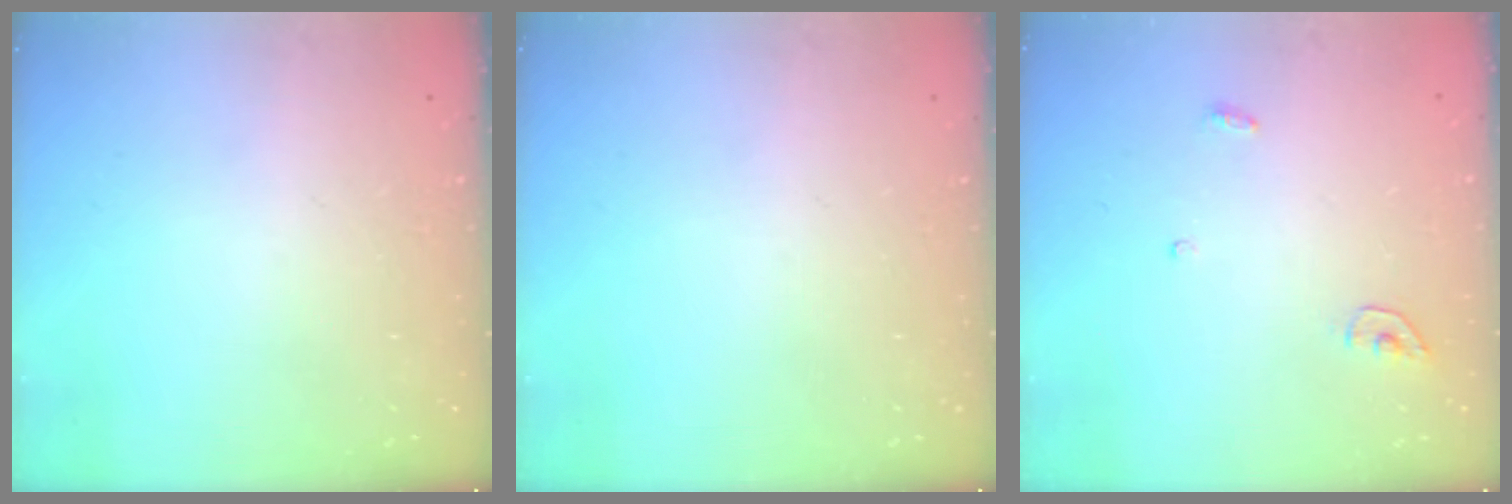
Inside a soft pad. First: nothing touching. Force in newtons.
{"total": 0.0}
{"total": 3.5, "press": 3.5, "slide": 0.3}